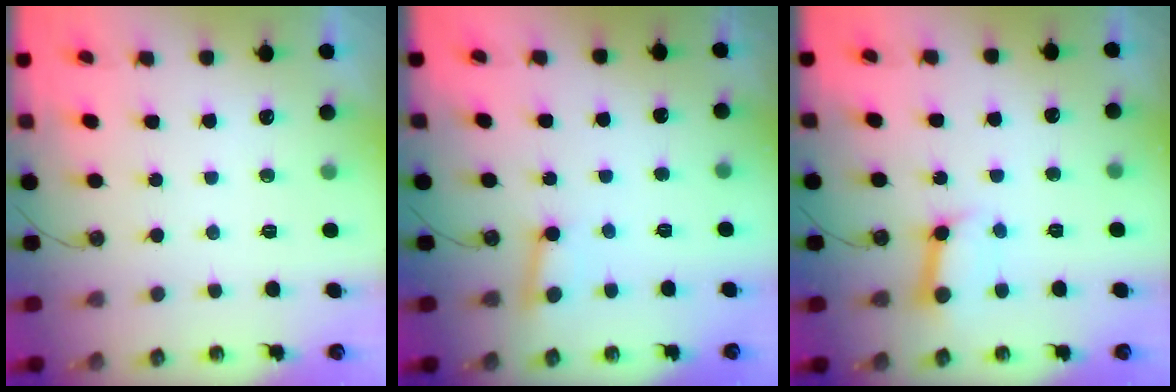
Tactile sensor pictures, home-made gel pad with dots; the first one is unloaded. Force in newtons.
{"total": 3.3, "press": 3.3, "slide": 0.4}
{"total": 7.9, "press": 7.8, "slide": 0.9}